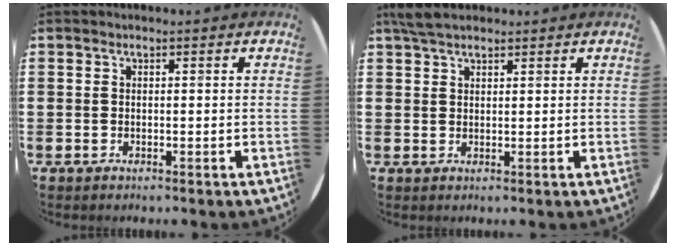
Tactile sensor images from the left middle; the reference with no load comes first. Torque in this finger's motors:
{"motor_torque": [0.25, -0.23, -0.41, -0.14]}